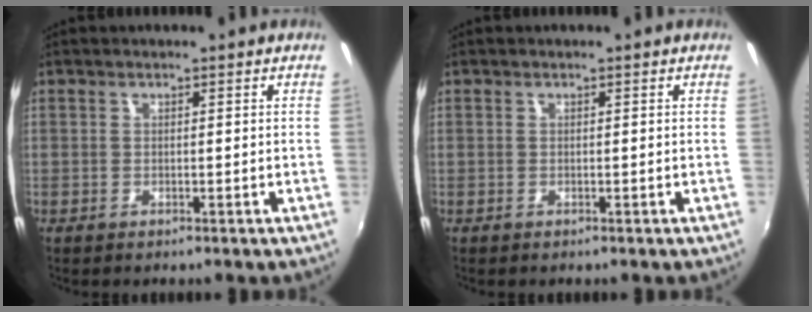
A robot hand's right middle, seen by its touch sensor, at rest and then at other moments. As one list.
[{"total": 0.0}]